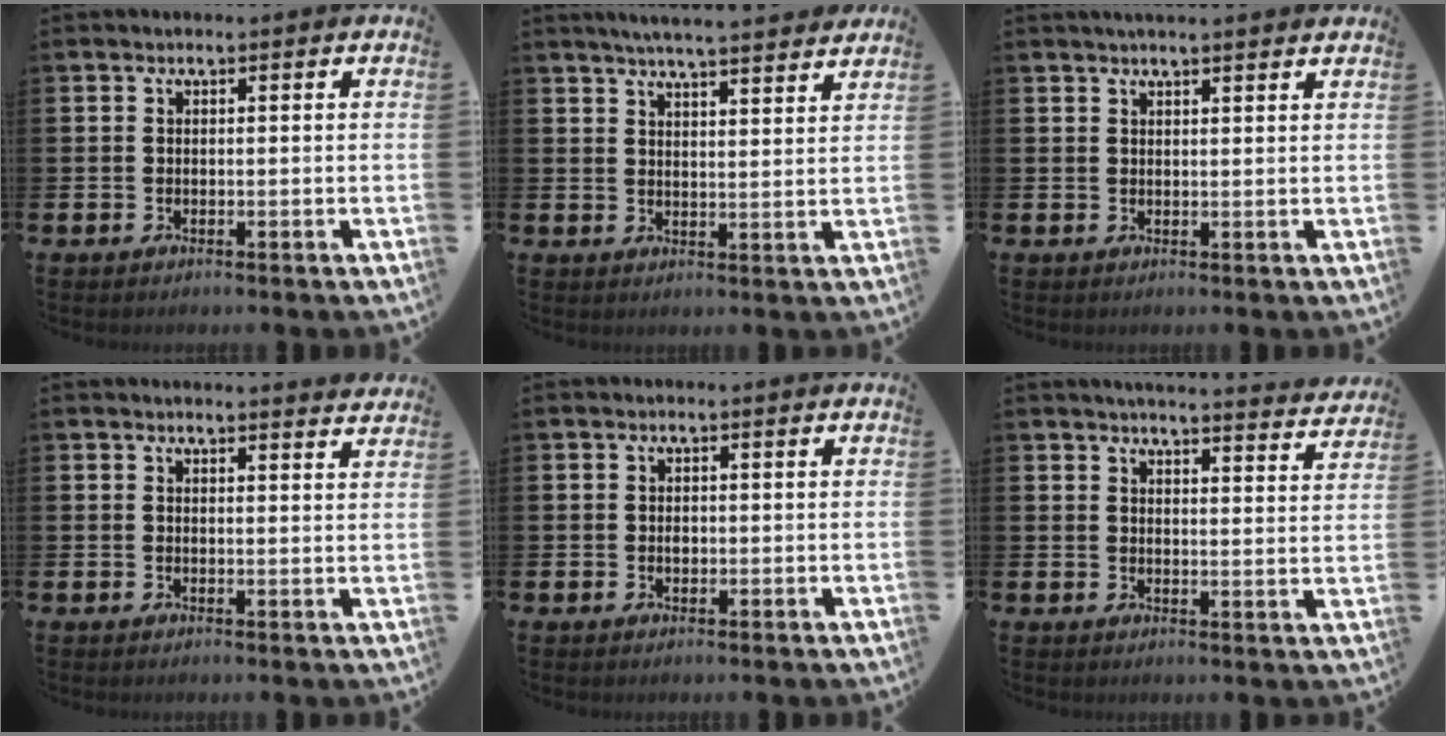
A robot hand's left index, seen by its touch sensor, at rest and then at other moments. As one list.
[{"total": 5.3, "force": [5.2, -0.5, 1.1], "torque": [-0.034, -0.028, 0.091]}, {"total": 2.1, "force": [2.0, -0.1, 0.5], "torque": [-0.012, -0.005, 0.036]}, {"total": 2.0, "force": [2.0, -0.1, -0.1], "torque": [0.007, -0.016, 0.035]}, {"total": 0.9, "force": [0.0, 0.7, 0.6], "torque": [-0.003, 0.002, -0.003]}, {"total": 4.4, "force": [4.3, -0.3, 0.6], "torque": [-0.015, -0.032, 0.074]}]